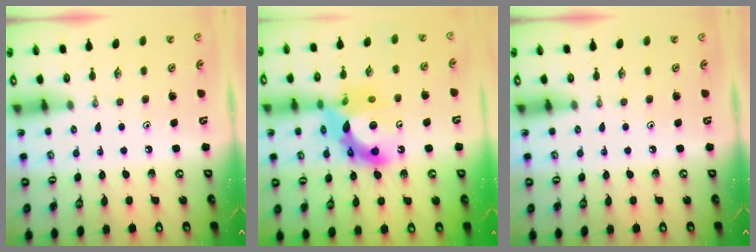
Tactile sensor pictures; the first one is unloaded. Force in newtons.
{"total": 14.3, "press": 14.1, "slide": 2.1}
{"total": 0.0}